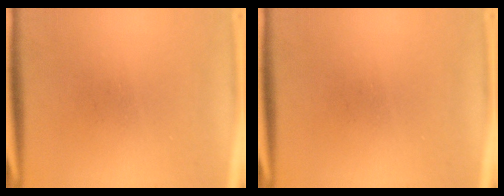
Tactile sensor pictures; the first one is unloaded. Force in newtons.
{"total": 0.0}